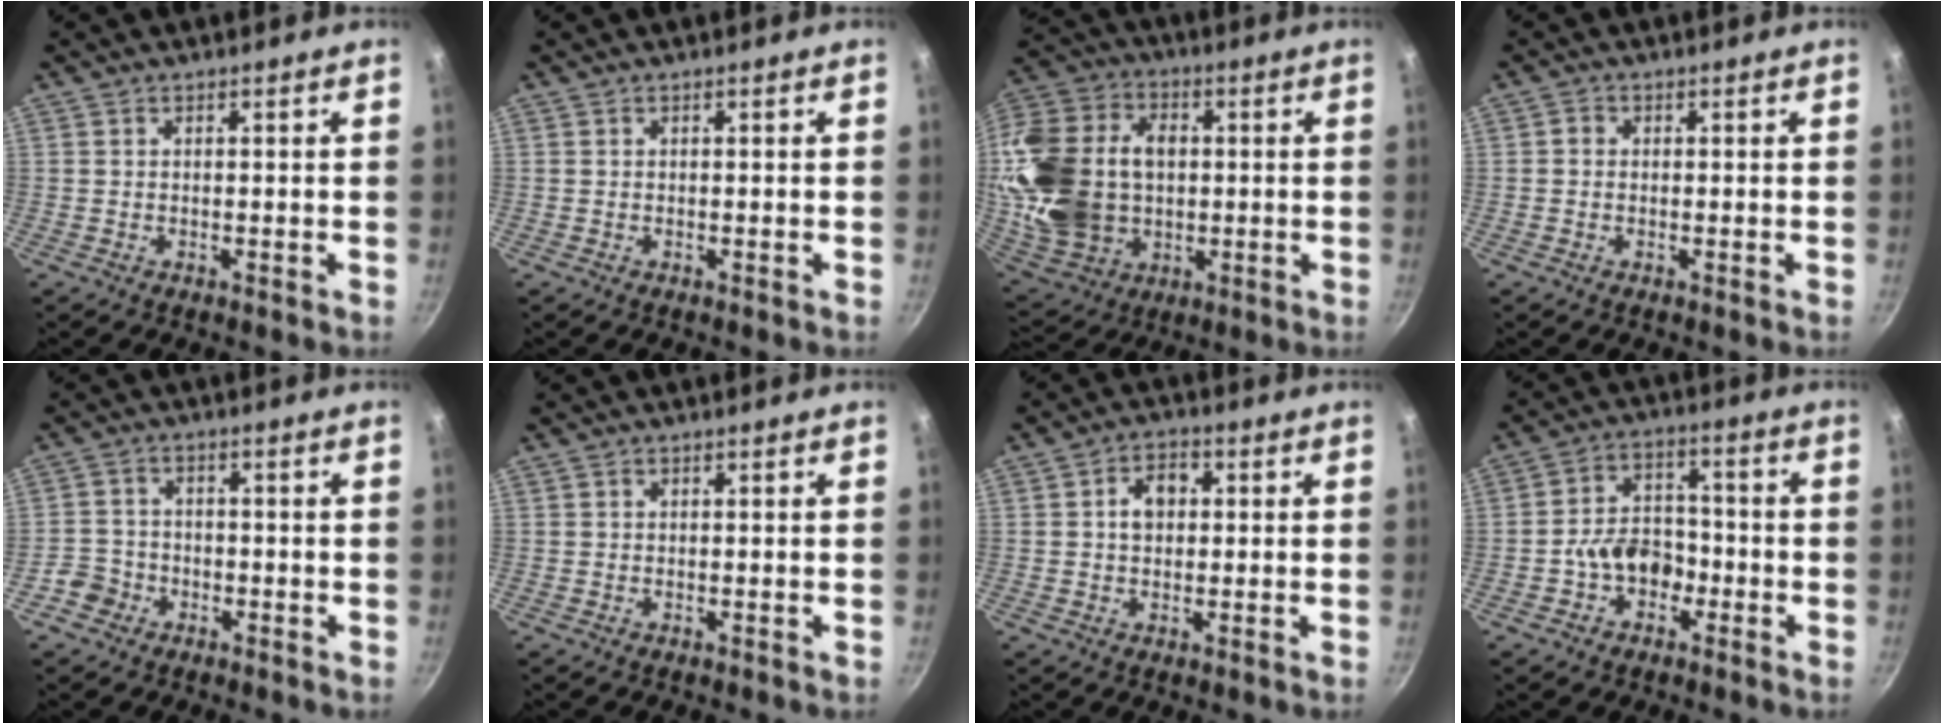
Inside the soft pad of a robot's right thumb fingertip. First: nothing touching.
{"total": 0.0}
{"total": 23.2, "force": [0.3, 17.2, 15.5], "torque": [-0.300, 0.025, 0.019]}
{"total": 1.1, "force": [-0.1, 1.0, 0.5], "torque": [-0.008, 0.005, -0.004]}
{"total": 4.2, "force": [-2.4, 3.4, 0.7], "torque": [0.003, 0.028, -0.046]}
{"total": 0.0}
{"total": 5.3, "force": [0.7, 3.9, 3.4], "torque": [-0.027, 0.011, 0.006]}
{"total": 7.8, "force": [-2.7, 5.8, 4.5], "torque": [-0.041, 0.036, -0.051]}